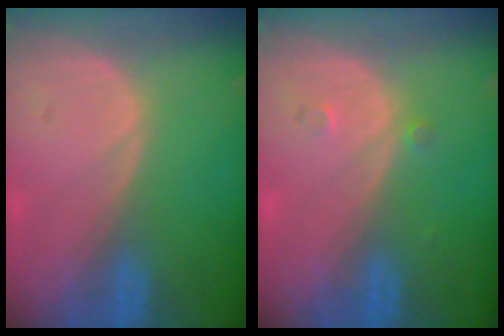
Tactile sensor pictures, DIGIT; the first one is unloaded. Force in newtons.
{"total": 1.2, "press": 1.0, "slide": 0.7}